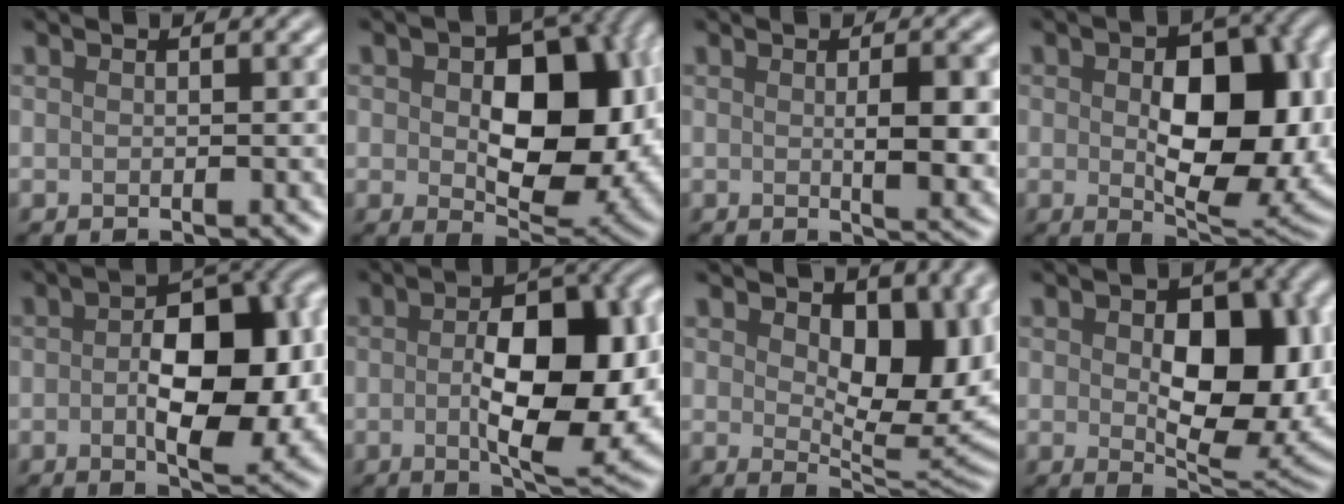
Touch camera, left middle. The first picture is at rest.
{"total": 12.2, "force": [0.5, 7.4, 9.7], "torque": [-0.135, -0.008, 0.018]}
{"total": 5.0, "force": [0.1, 1.2, 4.8], "torque": [-0.068, -0.004, 0.006]}
{"total": 11.5, "force": [0.0, 6.6, 9.5], "torque": [-0.135, -0.008, 0.010]}
{"total": 11.3, "force": [-0.1, 6.1, 9.5], "torque": [-0.122, 0.002, 0.000]}
{"total": 10.8, "force": [-0.7, 5.0, 9.5], "torque": [-0.137, -0.002, -0.008]}
{"total": 8.1, "force": [1.8, 4.7, 6.3], "torque": [-0.102, -0.013, 0.029]}
{"total": 10.2, "force": [0.4, 5.9, 8.3], "torque": [-0.121, -0.008, 0.011]}